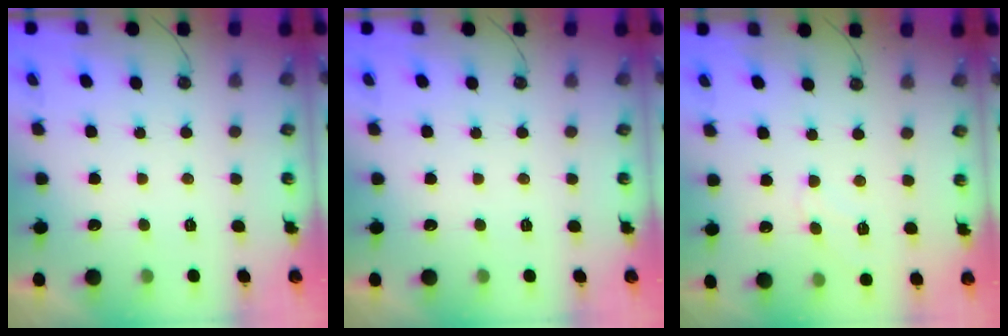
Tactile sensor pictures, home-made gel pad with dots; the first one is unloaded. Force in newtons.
{"total": 0.0}
{"total": 5.4, "press": 5.3, "slide": 0.6}